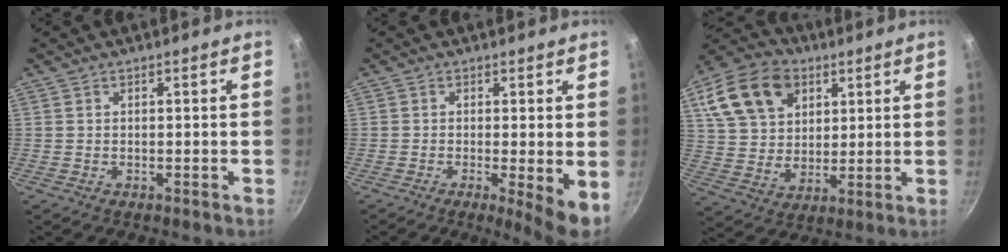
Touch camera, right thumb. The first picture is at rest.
{"total": 6.0, "force": [-0.8, 1.0, 5.9], "torque": [-0.084, -0.016, -0.009]}
{"total": 17.3, "force": [7.2, 12.5, 9.6], "torque": [-0.152, -0.006, 0.131]}